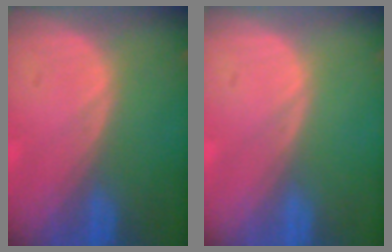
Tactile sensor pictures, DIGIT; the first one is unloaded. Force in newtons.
{"total": 0.0}